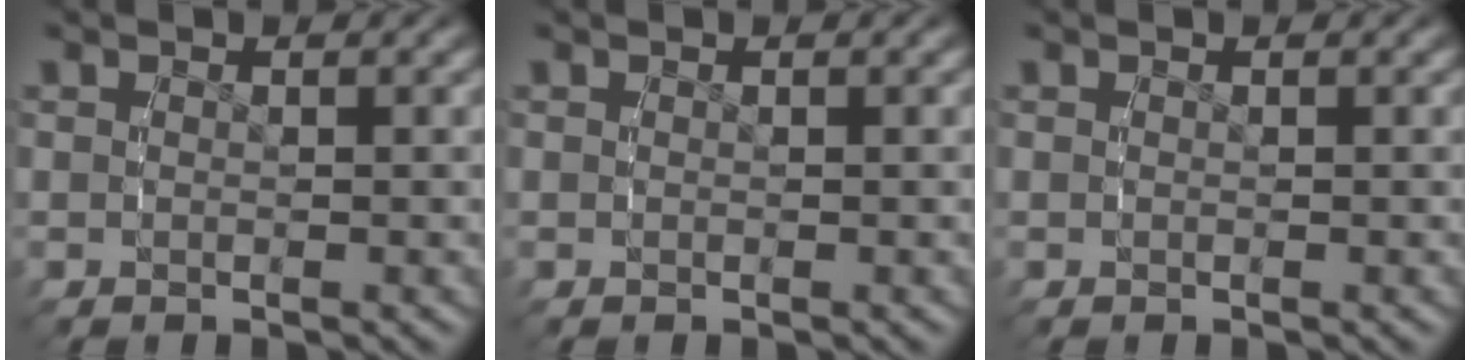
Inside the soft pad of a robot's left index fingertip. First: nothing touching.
{"total": 0.0}
{"total": 0.0}